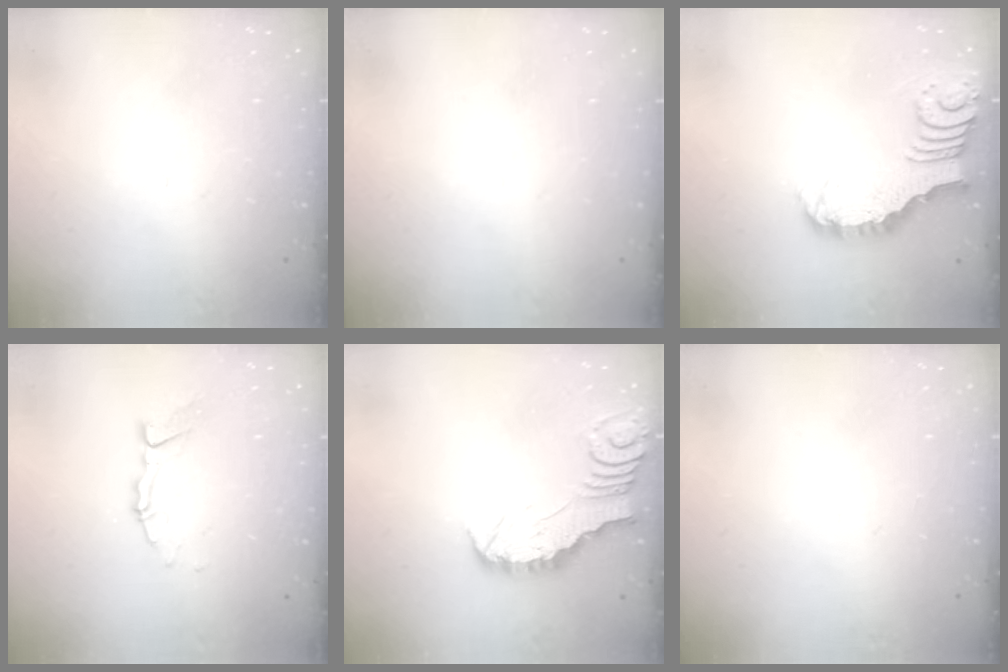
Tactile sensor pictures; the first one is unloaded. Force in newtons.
{"total": 0.0}
{"total": 5.6, "press": 5.6, "slide": 0.6}
{"total": 4.4, "press": 4.4, "slide": 0.1}
{"total": 2.6, "press": 2.6, "slide": 0.2}
{"total": 0.0}